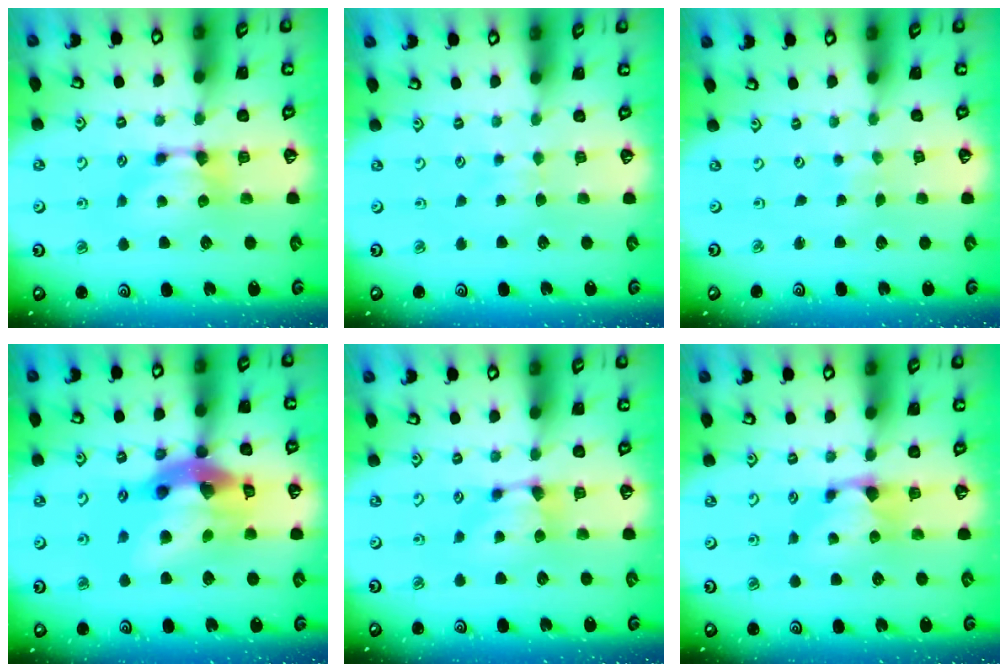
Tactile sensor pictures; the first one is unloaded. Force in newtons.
{"total": 2.6, "press": 2.6, "slide": 0.4}
{"total": 6.9, "press": 6.8, "slide": 0.4}
{"total": 13.8, "press": 13.5, "slide": 2.9}
{"total": 0.6, "press": 0.4, "slide": 0.4}
{"total": 1.3, "press": 0.7, "slide": 1.0}